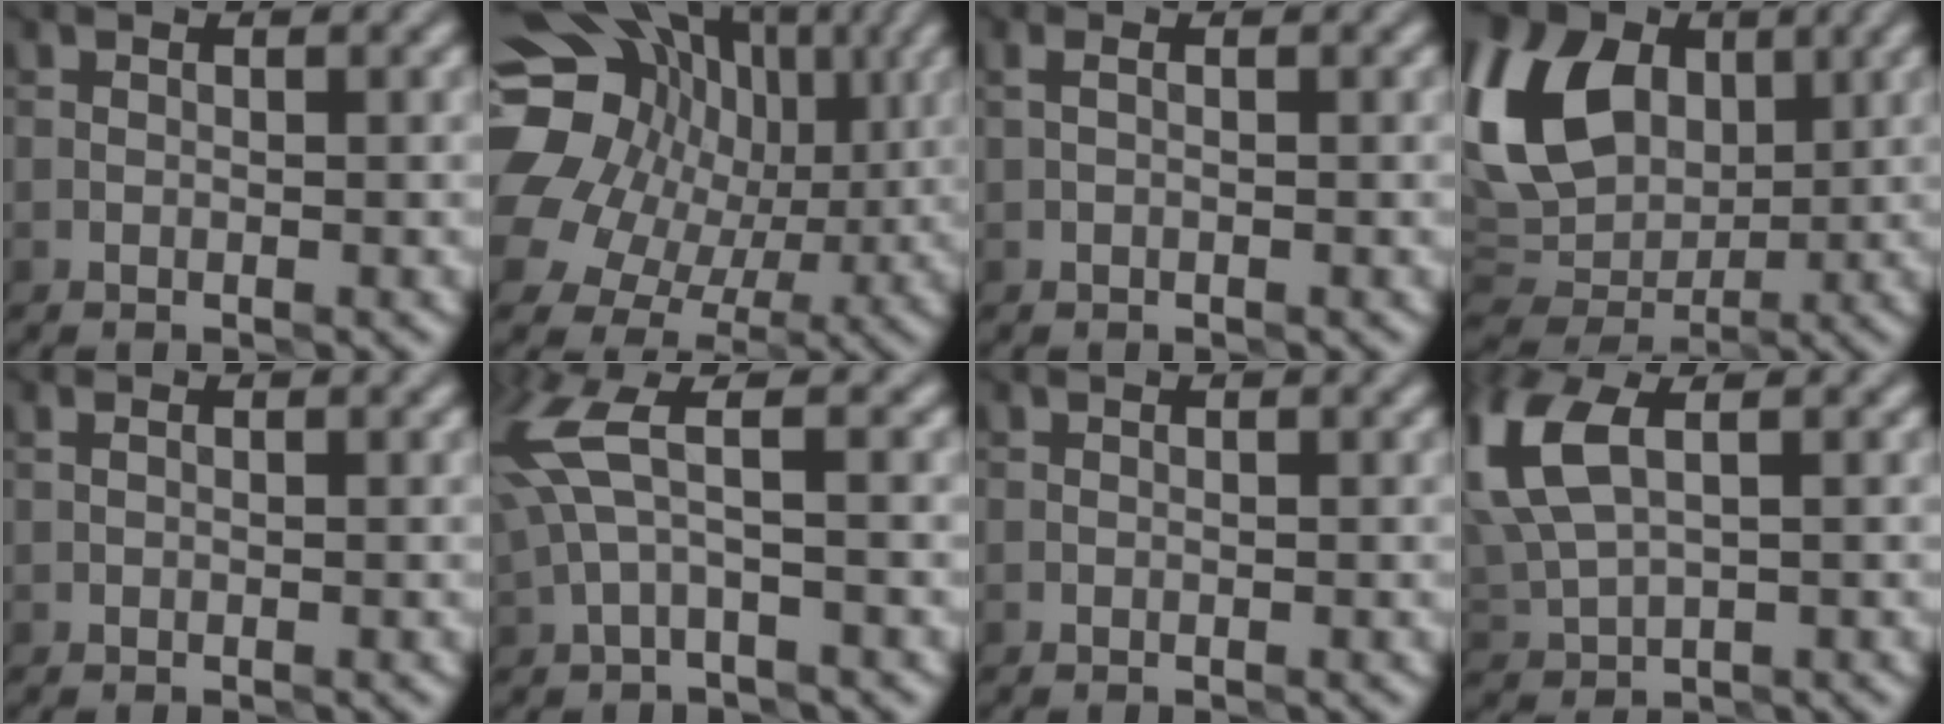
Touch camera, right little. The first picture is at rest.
{"total": 17.5, "force": [2.8, 15.5, 7.7], "torque": [-0.170, 0.040, 0.026]}
{"total": 0.6, "force": [0.0, 0.2, 0.5], "torque": [-0.012, 0.001, -0.001]}
{"total": 12.6, "force": [3.3, 9.2, 8.0], "torque": [-0.166, 0.010, 0.056]}
{"total": 0.0}
{"total": 4.9, "force": [1.4, 1.6, 4.4], "torque": [-0.114, 0.010, 0.025]}
{"total": 0.0}
{"total": 7.5, "force": [2.8, 3.7, 5.9], "torque": [-0.163, 0.012, 0.056]}